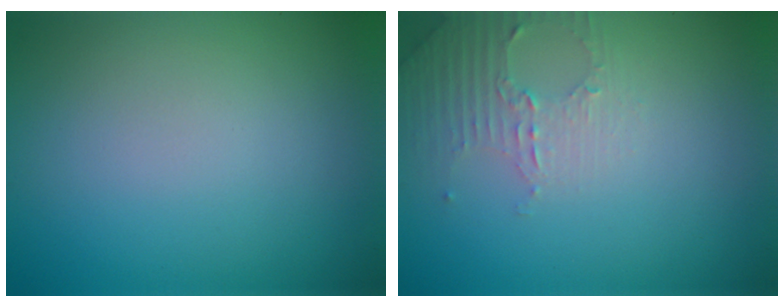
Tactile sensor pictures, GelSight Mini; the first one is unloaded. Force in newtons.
{"total": 2.6, "press": 2.5, "slide": 0.7}